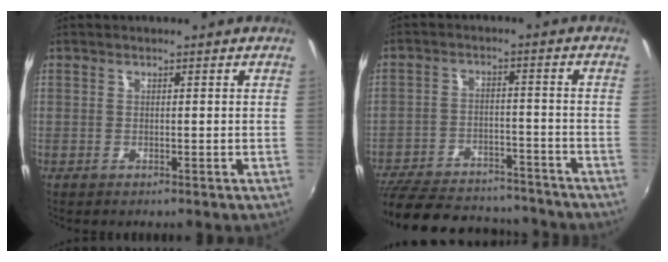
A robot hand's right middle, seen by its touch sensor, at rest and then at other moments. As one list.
[{"total": 23.6, "force": [-19.8, 8.5, 9.5], "torque": [-0.219, -0.004, -0.273]}]